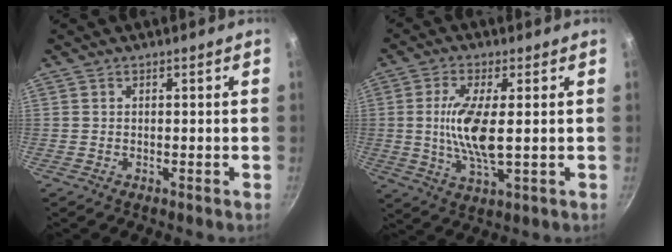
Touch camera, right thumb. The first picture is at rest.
{"total": 10.3, "force": [0.6, 3.3, 9.8], "torque": [-0.199, -0.009, 0.012]}